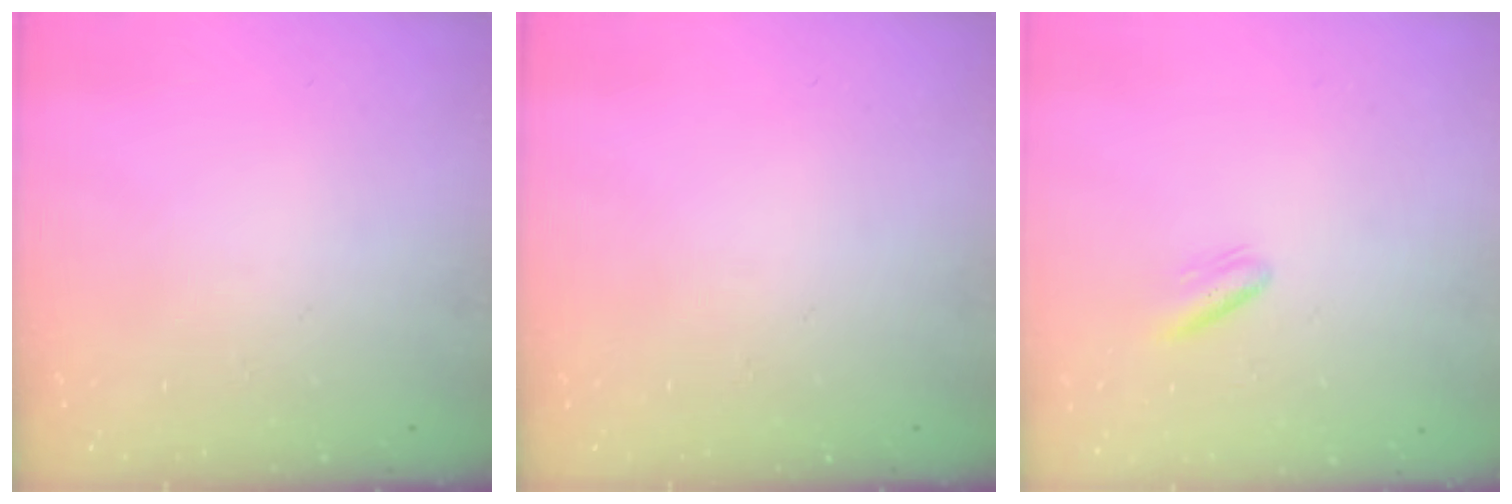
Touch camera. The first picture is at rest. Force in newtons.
{"total": 0.0}
{"total": 3.9, "press": 3.6, "slide": 1.3}